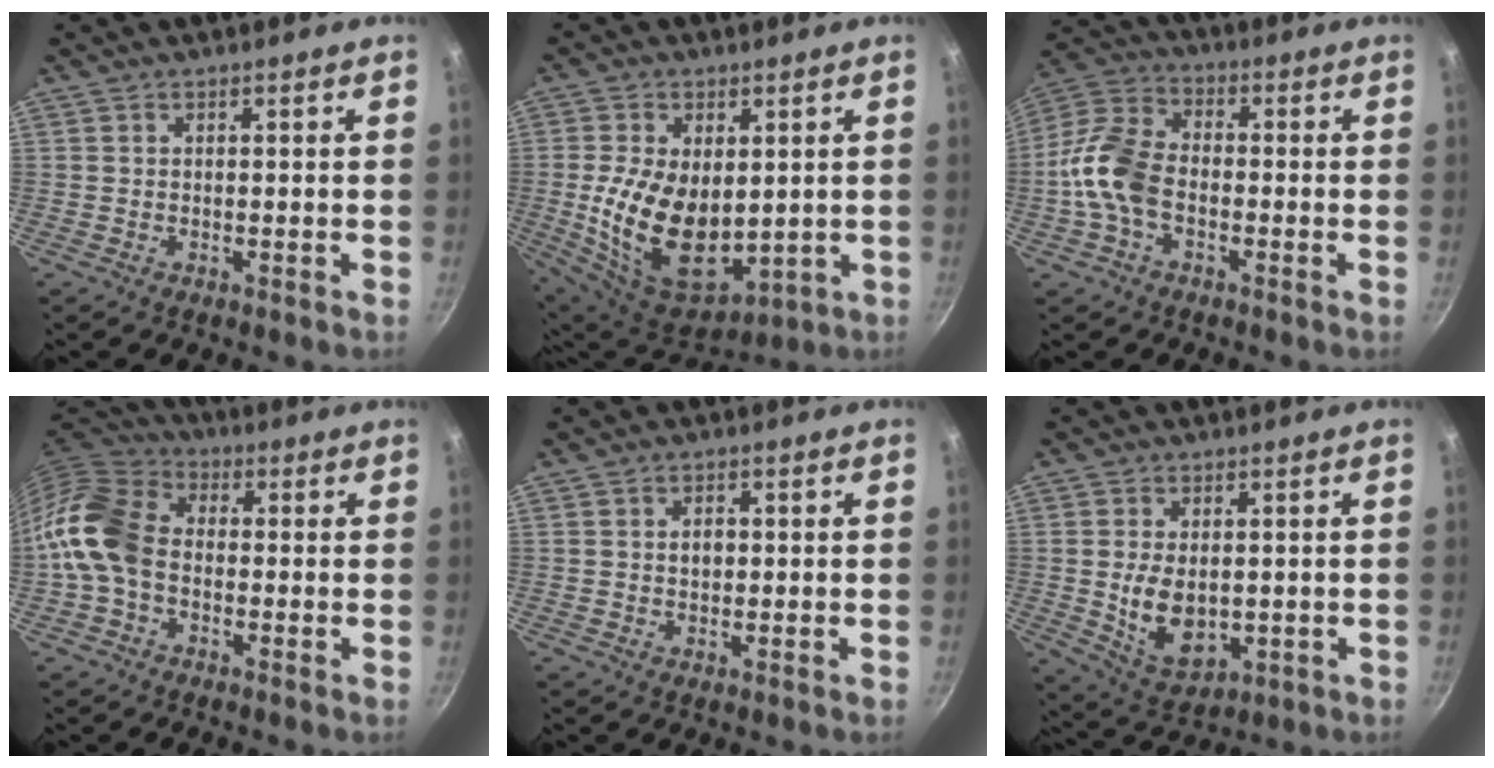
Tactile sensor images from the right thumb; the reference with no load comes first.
{"total": 17.8, "force": [0.1, 11.1, 13.9], "torque": [-0.239, -0.024, 0.026]}
{"total": 11.1, "force": [-2.8, 7.0, 8.2], "torque": [-0.158, 0.037, -0.072]}
{"total": 12.1, "force": [-2.3, 8.7, 8.1], "torque": [-0.141, 0.034, -0.069]}
{"total": 2.2, "force": [0.1, 1.6, 1.6], "torque": [-0.015, 0.005, 0.003]}
{"total": 9.4, "force": [-0.3, 6.0, 7.2], "torque": [-0.115, -0.013, 0.015]}